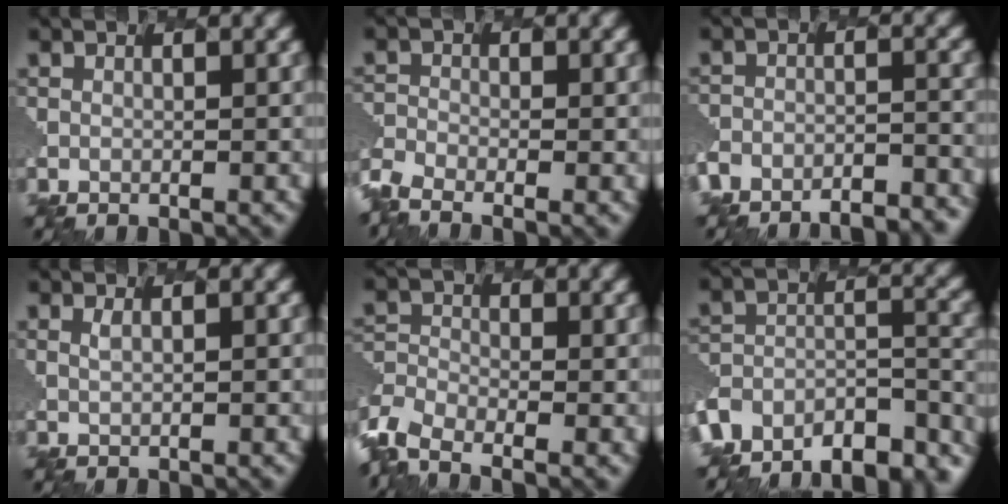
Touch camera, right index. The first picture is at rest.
{"total": 5.6, "force": [-4.9, 1.5, 2.3], "torque": [-0.062, -0.015, -0.086]}
{"total": 11.5, "force": [-11.1, 3.0, 0.9], "torque": [0.001, 0.015, -0.132]}
{"total": 0.7, "force": [0.5, 0.3, 0.5], "torque": [-0.016, 0.003, 0.007]}
{"total": 6.0, "force": [-4.9, 2.5, 2.3], "torque": [-0.057, -0.006, -0.100]}
{"total": 9.9, "force": [-8.5, 4.3, 2.7], "torque": [-0.064, -0.006, -0.129]}